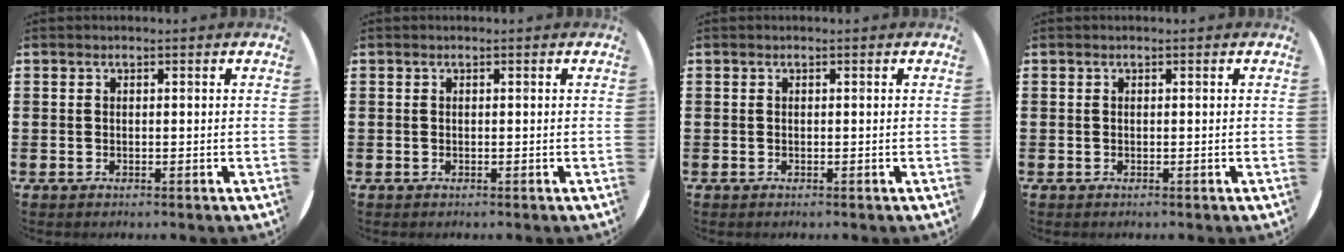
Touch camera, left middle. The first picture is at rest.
{"total": 0.0}
{"total": 0.0}
{"total": 0.0}